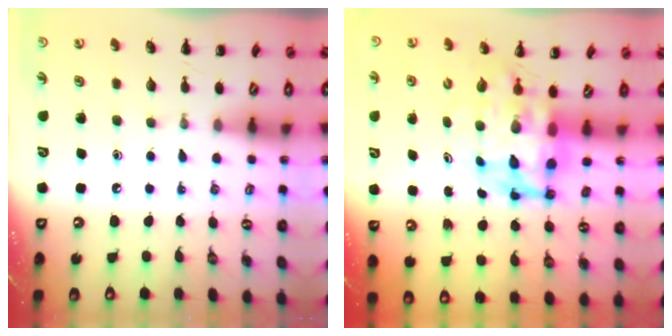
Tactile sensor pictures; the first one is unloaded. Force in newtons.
{"total": 6.5, "press": 6.2, "slide": 2.0}